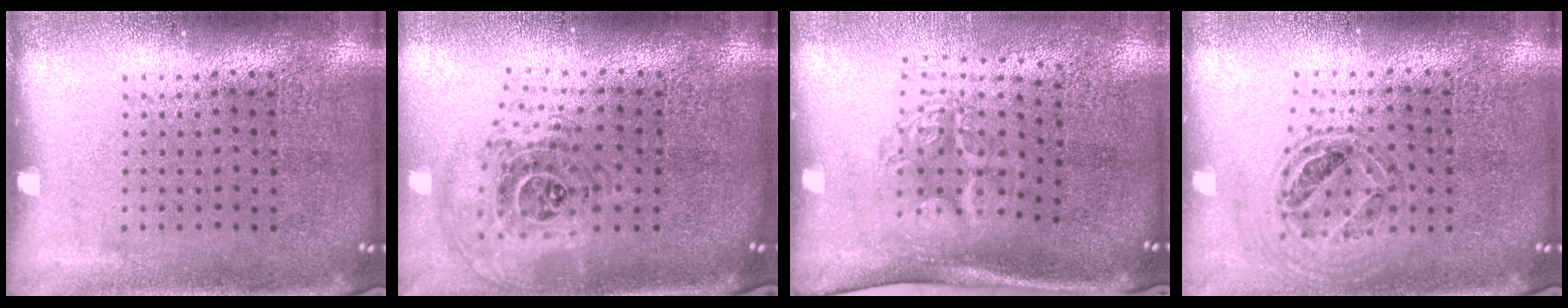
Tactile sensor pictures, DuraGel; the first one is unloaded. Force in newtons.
{"total": 1.6, "press": 1.4, "slide": 0.8}
{"total": 1.8, "press": 1.2, "slide": 1.3}
{"total": 0.8, "press": 0.7, "slide": 0.3}